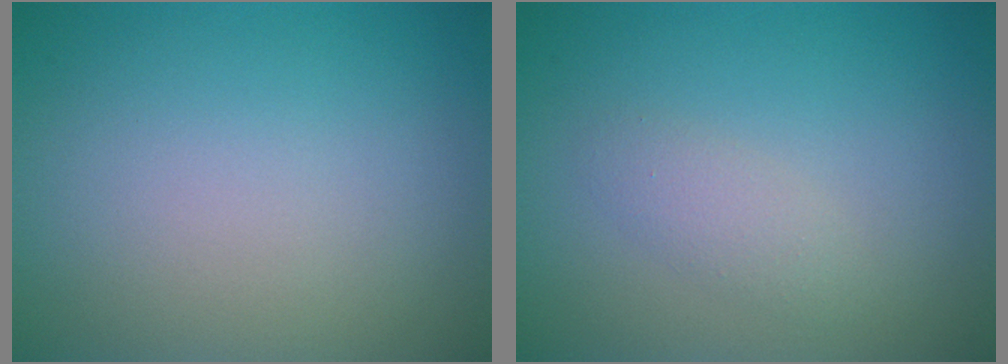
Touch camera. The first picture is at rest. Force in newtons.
{"total": 1.5, "press": 1.5, "slide": 0.0}